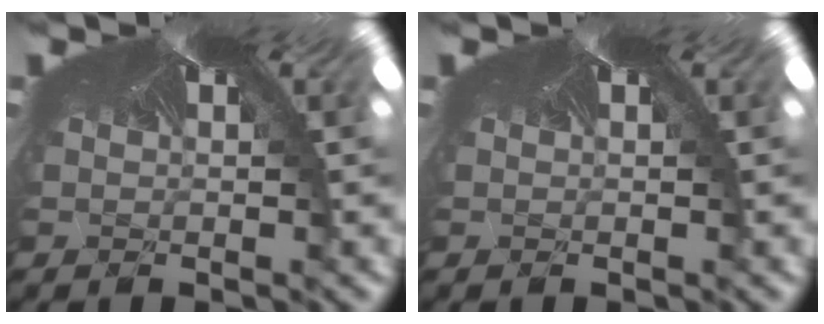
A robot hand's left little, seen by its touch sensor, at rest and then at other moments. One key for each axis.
{"total": 0.0}